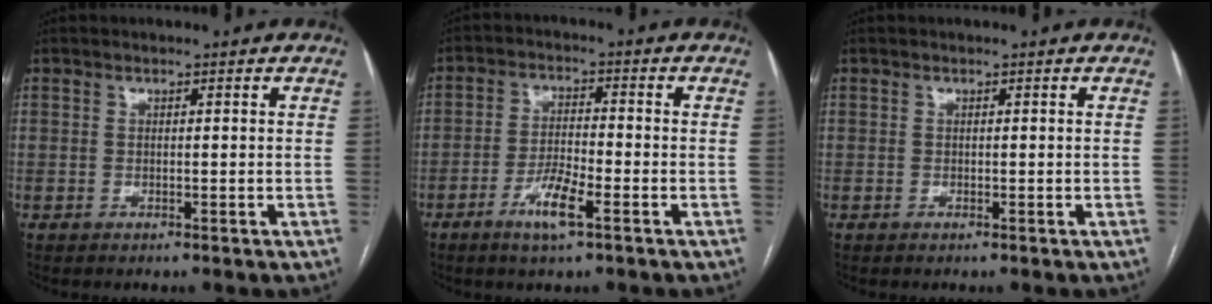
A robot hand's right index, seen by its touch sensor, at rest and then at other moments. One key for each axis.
{"total": 6.0, "fx": -3.4, "fy": 0.8, "fz": 4.9, "tx": -0.098, "ty": -0.004, "tz": -0.063}
{"total": 0.0}